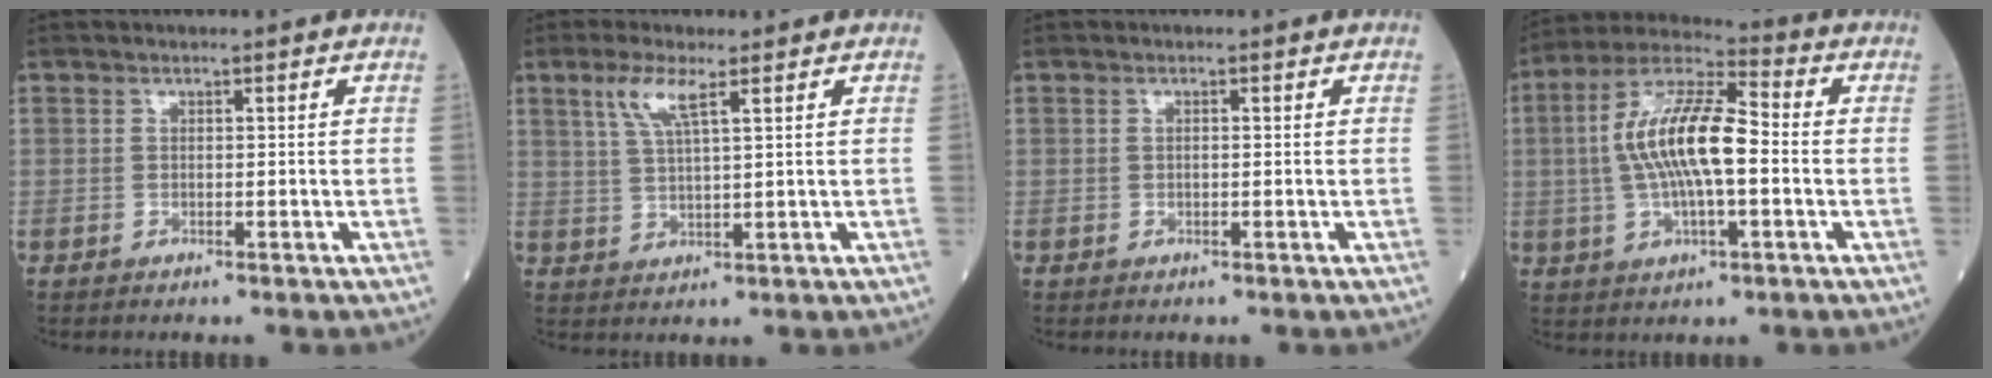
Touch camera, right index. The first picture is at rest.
{"total": 5.0, "force": [2.7, 0.5, 4.1], "torque": [-0.093, 0.004, 0.059]}
{"total": 0.5, "force": [0.1, 0.1, 0.5], "torque": [-0.012, 0.002, 0.003]}
{"total": 13.3, "force": [-0.2, 3.6, 12.9], "torque": [-0.259, 0.018, -0.004]}